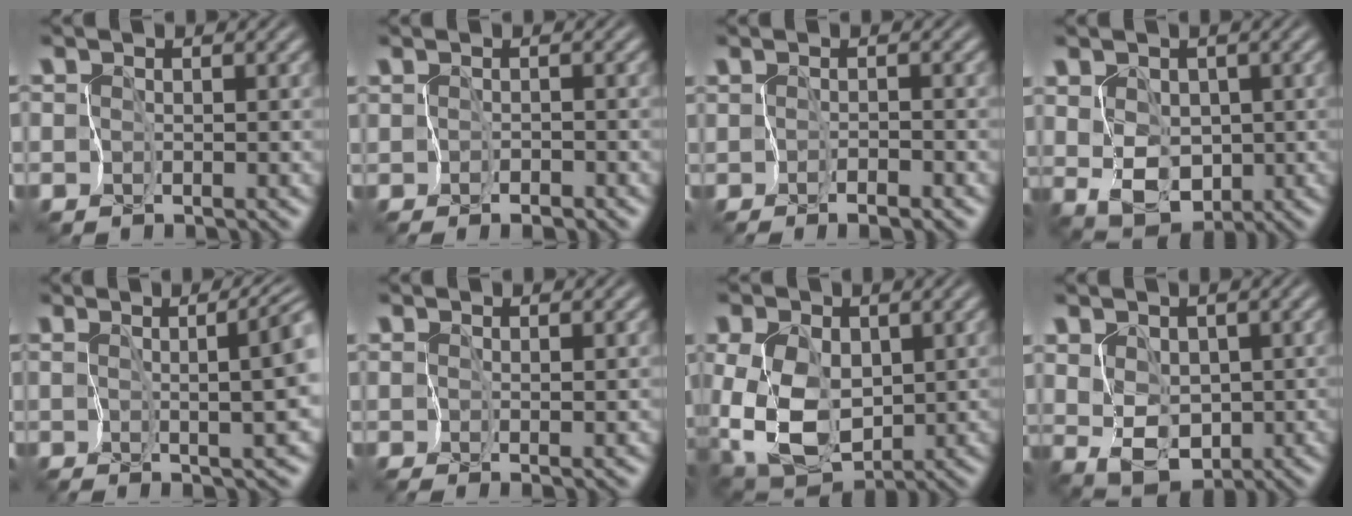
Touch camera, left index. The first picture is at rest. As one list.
[{"total": 0.8, "force": [-0.4, -0.7, 0.0], "torque": [-0.008, -0.001, -0.011]}, {"total": 1.0, "force": [-0.6, -0.8, 0.1], "torque": [-0.014, 0.001, -0.013]}, {"total": 3.6, "force": [0.5, 2.5, 2.5], "torque": [-0.062, -0.011, 0.015]}, {"total": 7.0, "force": [1.2, 2.0, 6.6], "torque": [-0.051, 0.017, 0.009]}, {"total": 1.0, "force": [0.1, -1.0, 0.1], "torque": [-0.013, -0.001, 0.002]}, {"total": 10.0, "force": [-0.1, 6.7, 7.4], "torque": [-0.166, -0.017, 0.004]}, {"total": 3.1, "force": [0.7, 2.0, 2.3], "torque": [-0.060, -0.012, 0.017]}]